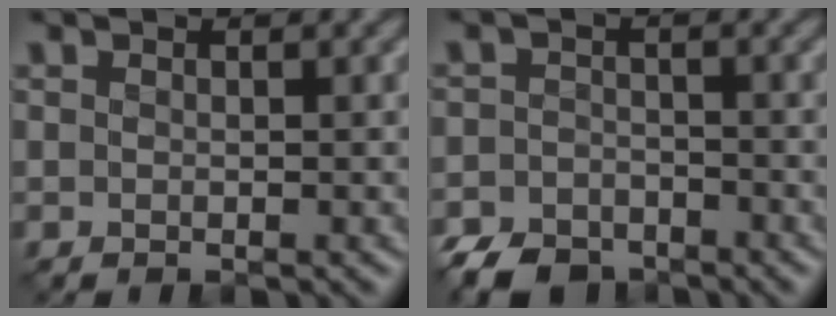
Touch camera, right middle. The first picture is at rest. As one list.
[{"total": 4.3, "force": [-3.5, 2.1, 1.3], "torque": [-0.024, -0.005, -0.068]}]